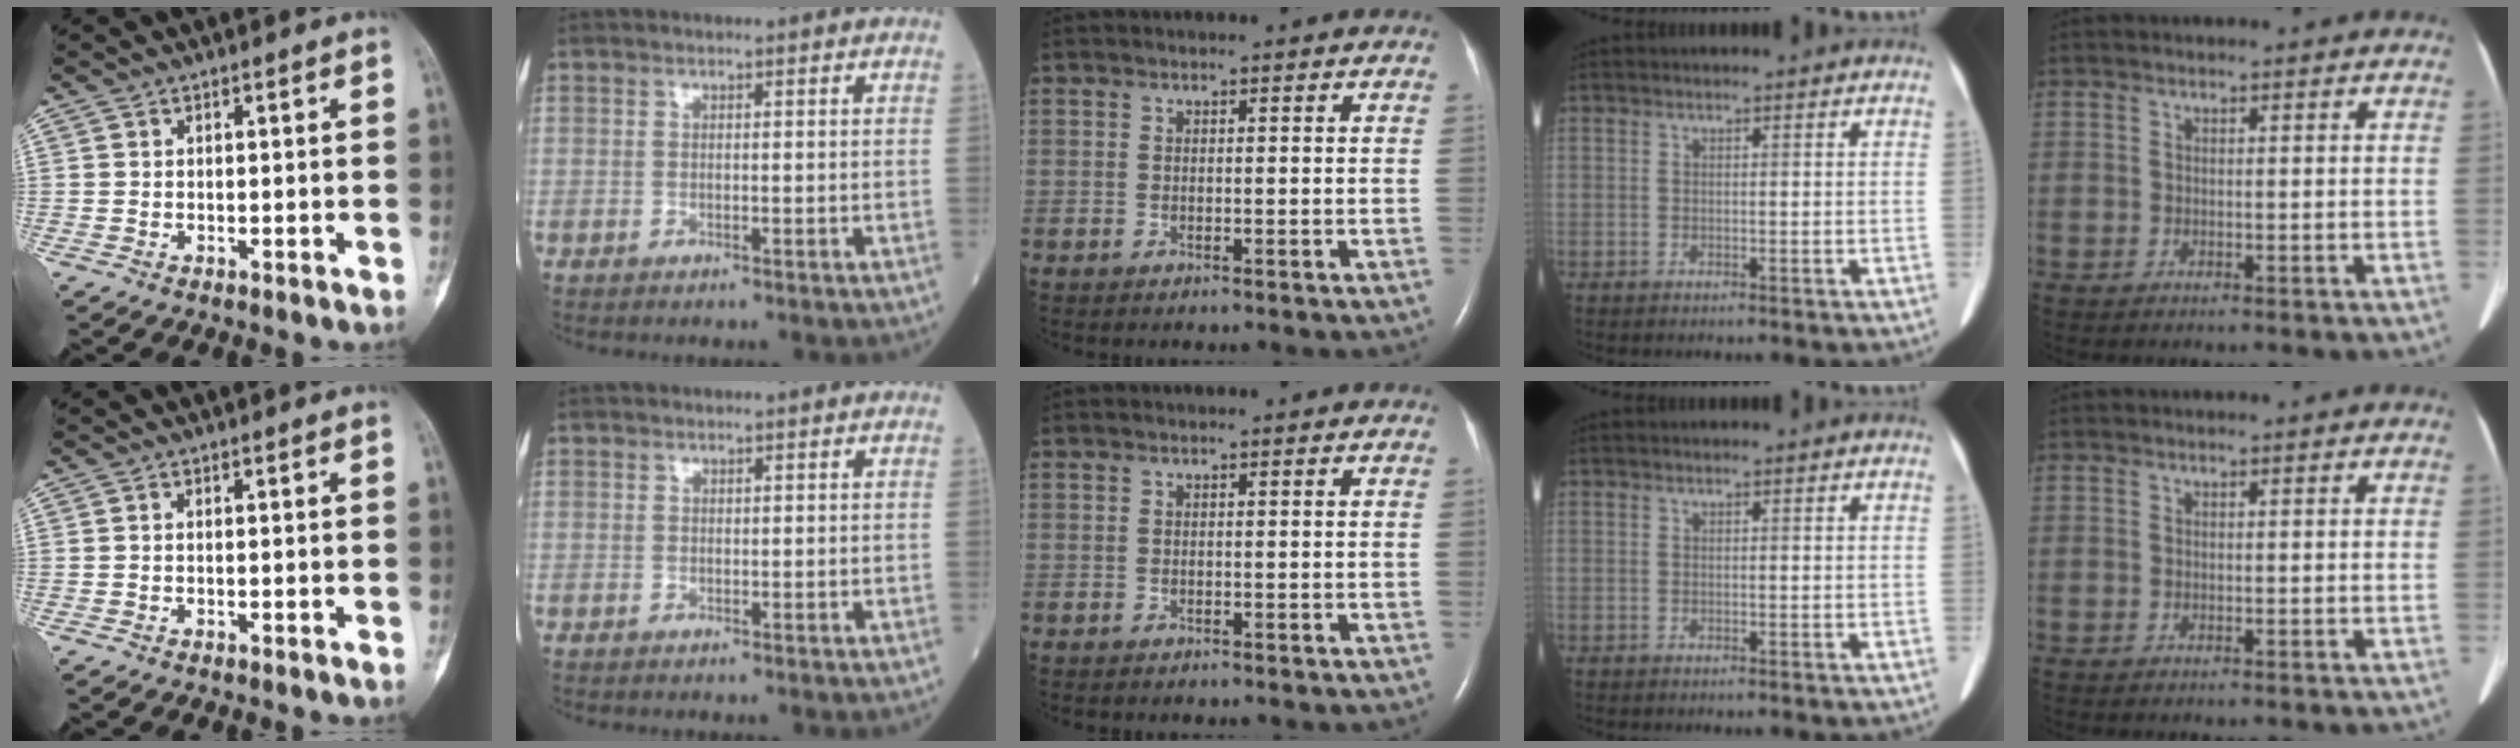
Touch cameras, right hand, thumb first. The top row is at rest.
{}